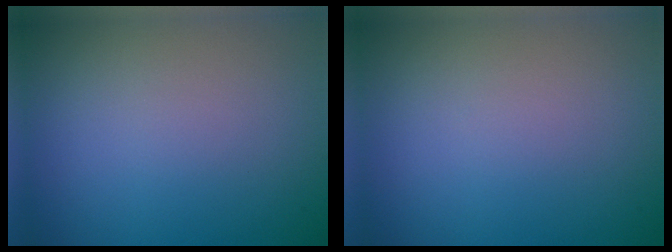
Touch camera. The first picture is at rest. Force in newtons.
{"total": 0.0}